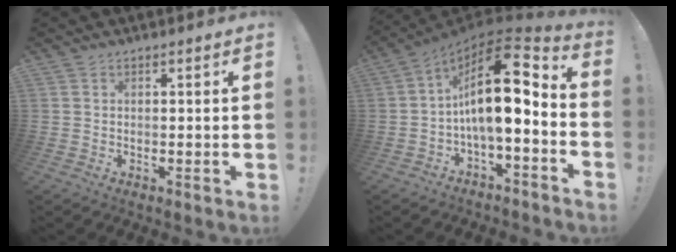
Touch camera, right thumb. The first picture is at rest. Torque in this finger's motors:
{"motor_torque": [0.65, 0.72, 2.13, -0.50, 0.26]}